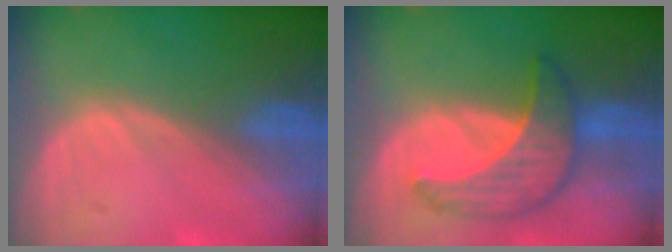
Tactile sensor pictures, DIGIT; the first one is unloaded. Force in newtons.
{"total": 7.3, "press": 7.3, "slide": 0.2}